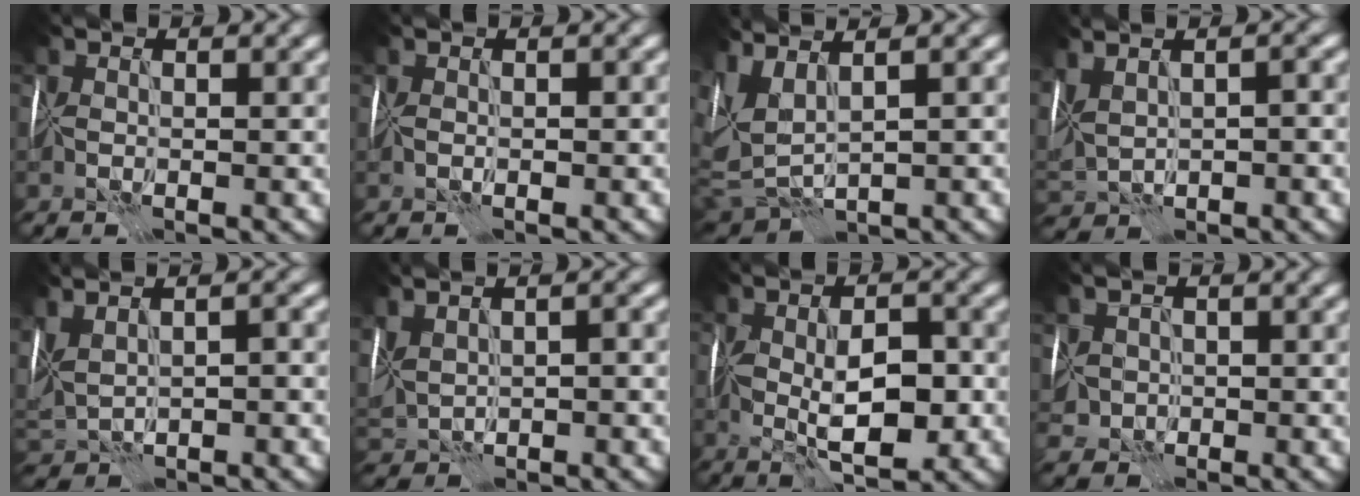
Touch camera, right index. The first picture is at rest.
{"total": 0.9, "force": [-0.1, 0.4, 0.8], "torque": [-0.014, 0.002, 0.002]}
{"total": 5.1, "force": [1.4, 2.1, 4.5], "torque": [-0.110, 0.002, 0.032]}
{"total": 7.6, "force": [1.4, 3.7, 6.4], "torque": [-0.139, 0.016, 0.045]}
{"total": 6.9, "force": [0.9, 3.4, 6.0], "torque": [-0.123, 0.012, 0.038]}
{"total": 6.4, "force": [1.2, 3.4, 5.3], "torque": [-0.115, 0.014, 0.037]}
{"total": 6.4, "force": [-0.7, 3.0, 5.6], "torque": [-0.097, -0.003, -0.008]}
{"total": 2.3, "force": [0.4, 2.1, 1.0], "torque": [-0.022, 0.001, 0.009]}